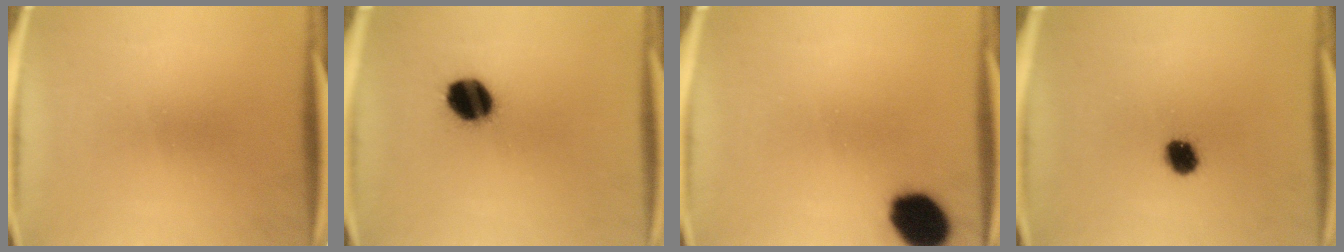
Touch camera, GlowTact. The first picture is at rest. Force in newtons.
{"total": 10.8}
{"total": 12.0}
{"total": 5.2}